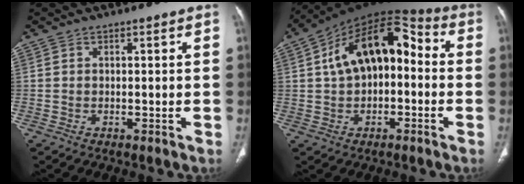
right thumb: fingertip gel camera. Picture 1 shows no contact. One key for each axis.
{"total": 16.7, "fx": 1.4, "fy": 9.8, "fz": 13.4, "tx": -0.189, "ty": 0.050, "tz": 0.012}